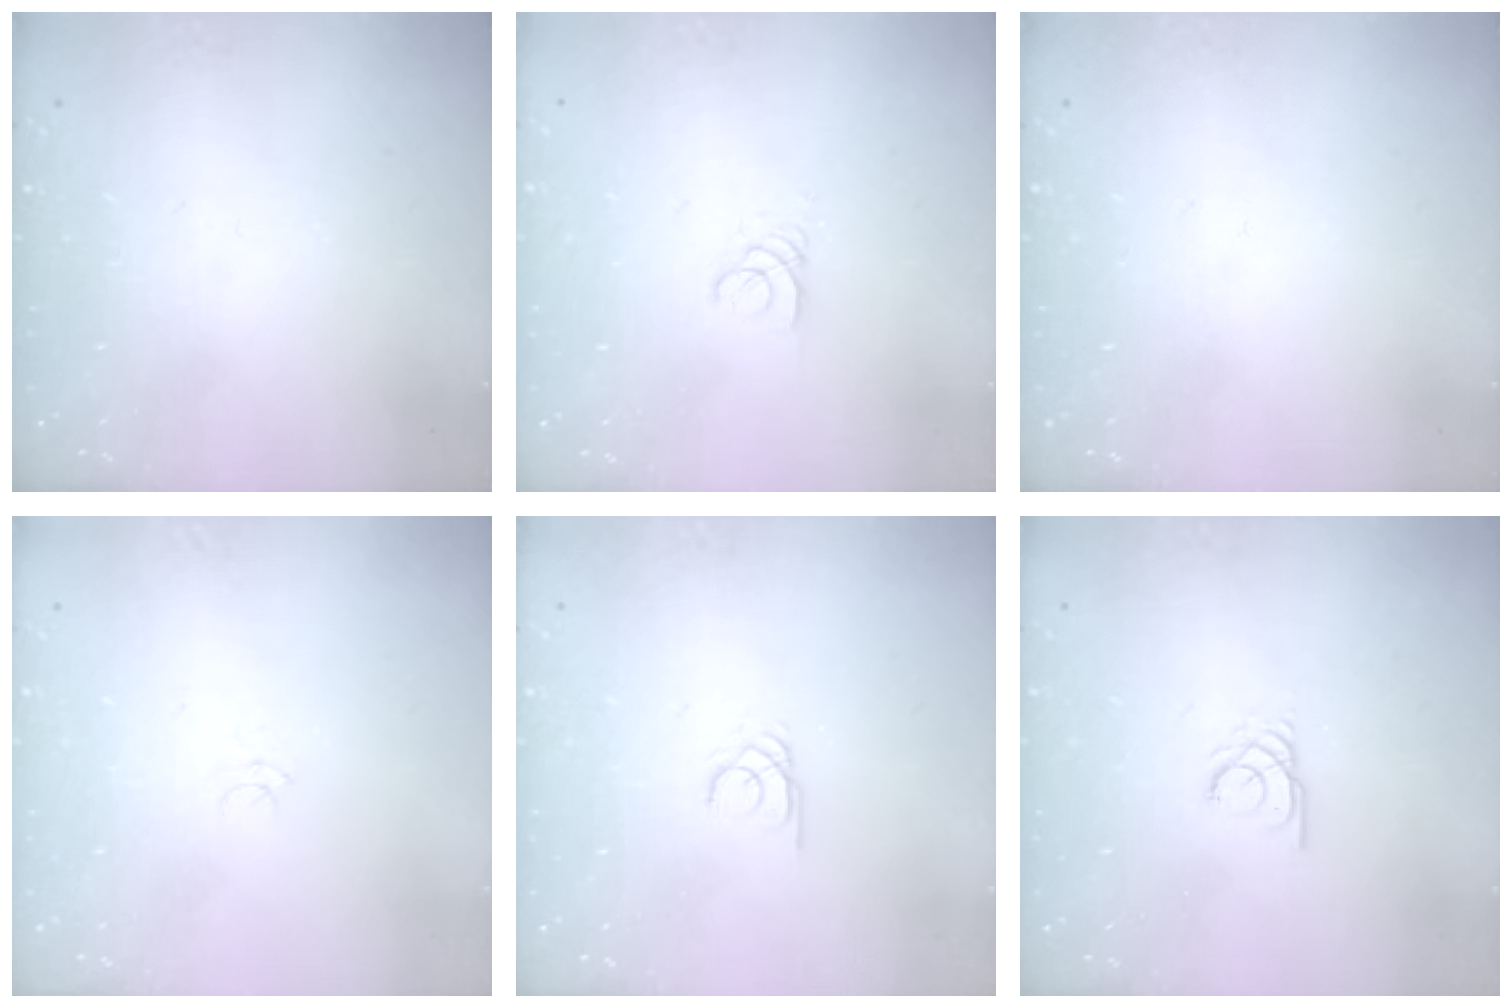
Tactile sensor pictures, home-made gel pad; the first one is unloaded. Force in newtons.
{"total": 1.8, "press": 1.8, "slide": 0.2}
{"total": 0.0}
{"total": 3.5, "press": 3.5, "slide": 0.2}
{"total": 1.5, "press": 1.5, "slide": 0.1}
{"total": 2.4, "press": 2.4, "slide": 0.3}